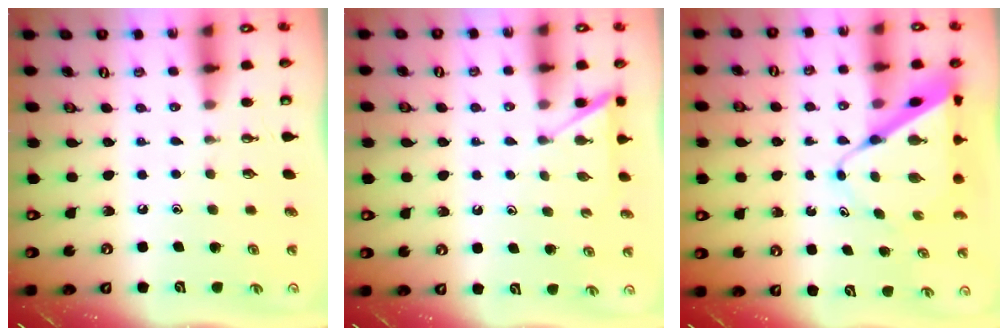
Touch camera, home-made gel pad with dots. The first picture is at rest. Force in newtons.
{"total": 4.6, "press": 4.6, "slide": 0.5}
{"total": 9.0, "press": 9.0, "slide": 0.5}